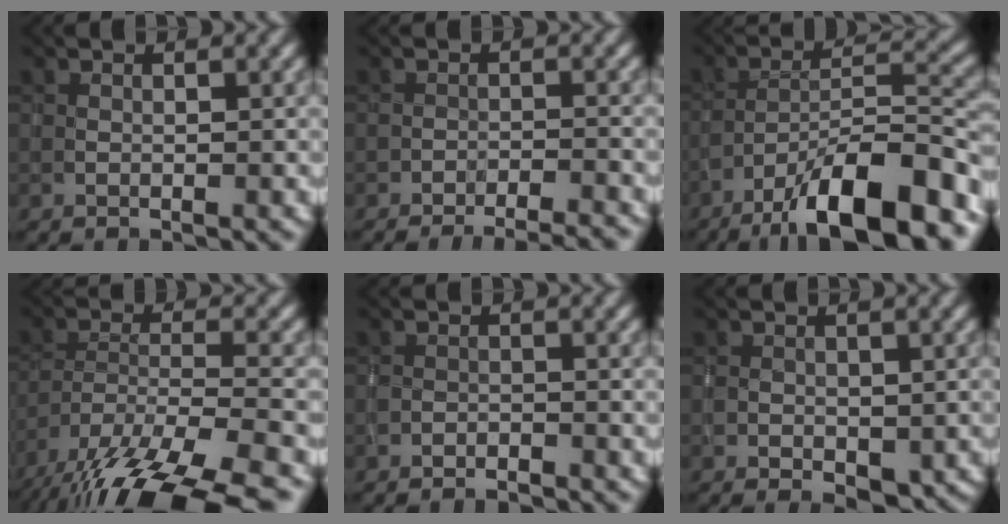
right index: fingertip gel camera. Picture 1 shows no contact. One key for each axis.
{"total": 6.3, "fx": -5.9, "fy": 1.3, "fz": 1.7, "tx": -0.011, "ty": 0.012, "tz": -0.071}
{"total": 12.3, "fx": -8.5, "fy": 3.1, "fz": 8.4, "tx": -0.132, "ty": 0.019, "tz": -0.144}
{"total": 14.3, "fx": -11.3, "fy": 4.5, "fz": 7.5, "tx": -0.157, "ty": -0.050, "tz": -0.163}
{"total": 1.4, "fx": -1.4, "fy": 0.2, "fz": -0.1, "tx": 0.006, "ty": -0.001, "tz": -0.025}
{"total": 2.8, "fx": -0.9, "fy": 1.9, "fz": 1.8, "tx": -0.027, "ty": -0.011, "tz": -0.011}